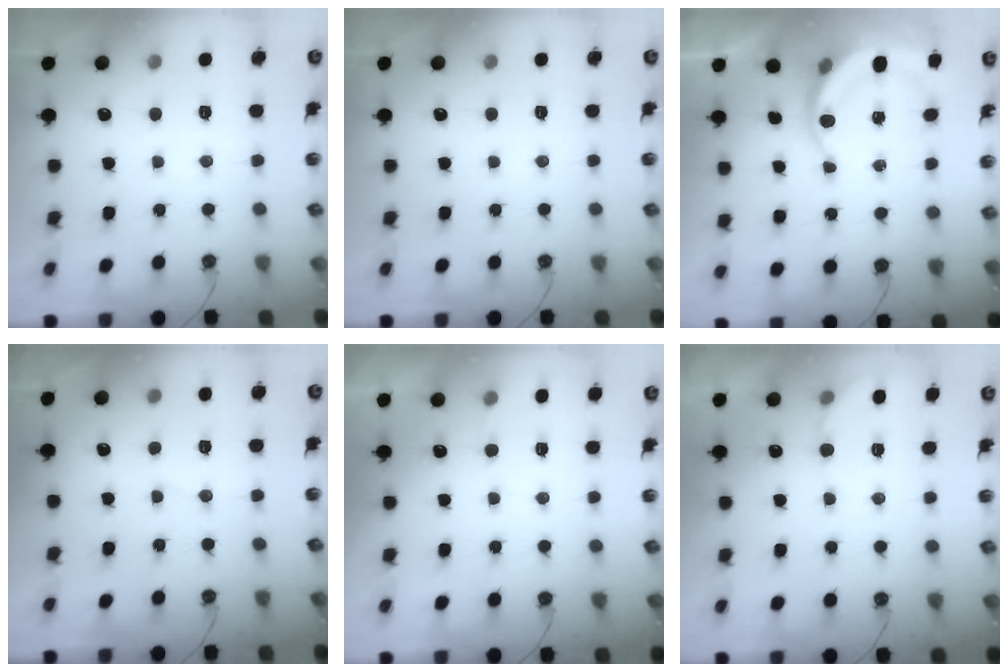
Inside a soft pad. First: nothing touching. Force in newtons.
{"total": 0.0}
{"total": 5.9, "press": 5.8, "slide": 0.6}
{"total": 3.5, "press": 3.5, "slide": 0.4}
{"total": 2.6, "press": 2.6, "slide": 0.3}
{"total": 5.2, "press": 5.1, "slide": 1.0}